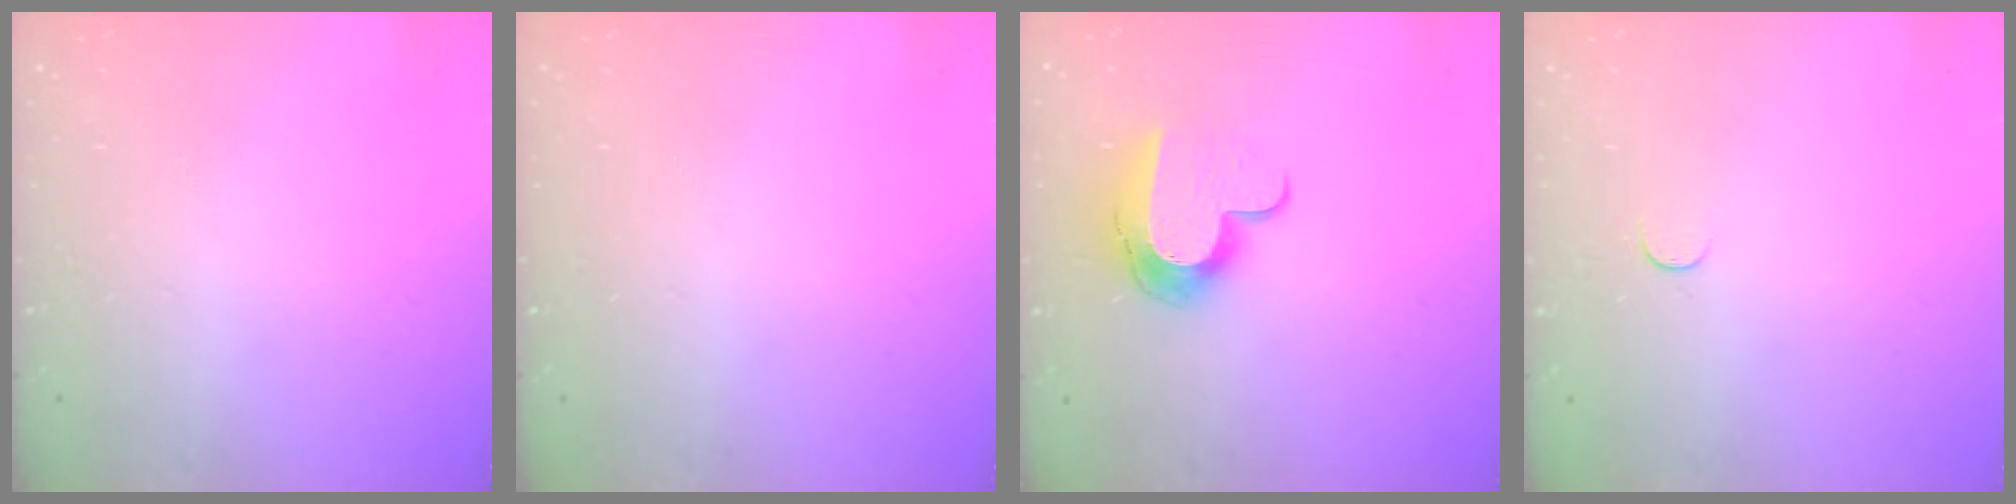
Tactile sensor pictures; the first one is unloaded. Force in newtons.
{"total": 0.0}
{"total": 11.3, "press": 11.3, "slide": 0.2}
{"total": 3.1, "press": 3.1, "slide": 0.4}